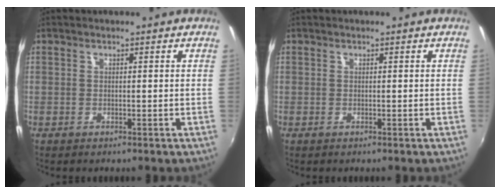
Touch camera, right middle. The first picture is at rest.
{"total": 0.0}